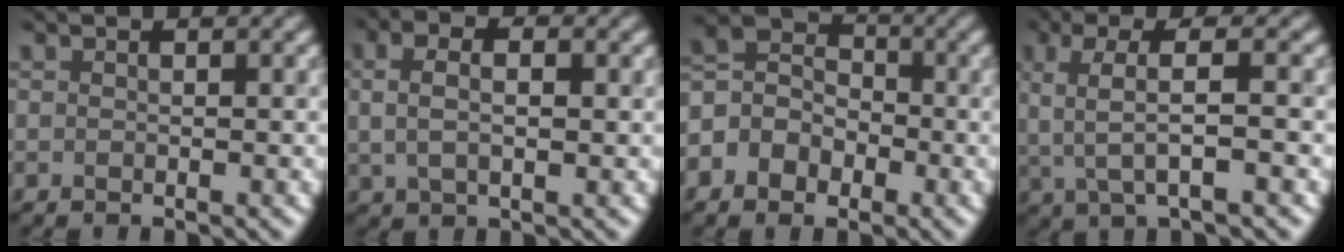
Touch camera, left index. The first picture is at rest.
{"total": 3.5, "force": [0.9, 1.8, 2.8], "torque": [-0.070, 0.009, 0.016]}
{"total": 5.4, "force": [-2.0, 4.3, 2.5], "torque": [-0.039, 0.012, -0.049]}
{"total": 4.4, "force": [0.5, 1.2, 4.1], "torque": [-0.078, 0.010, 0.011]}